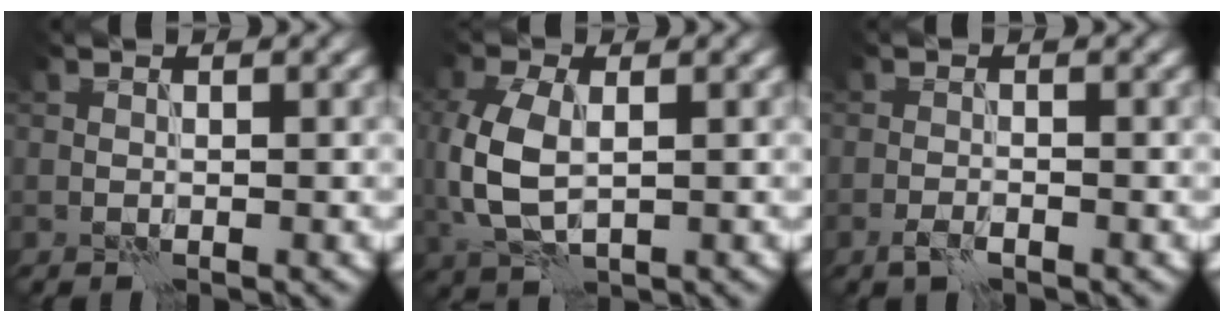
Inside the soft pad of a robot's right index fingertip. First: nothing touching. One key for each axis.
{"total": 6.4, "fx": 0.0, "fy": 3.9, "fz": 5.1, "tx": -0.132, "ty": -0.001, "tz": 0.005}
{"total": 1.2, "fx": -0.8, "fy": 0.3, "fz": 0.8, "tx": -0.020, "ty": 0.001, "tz": -0.018}